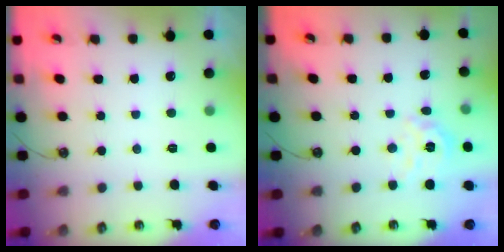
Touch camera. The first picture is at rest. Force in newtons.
{"total": 9.9, "press": 9.9, "slide": 0.8}